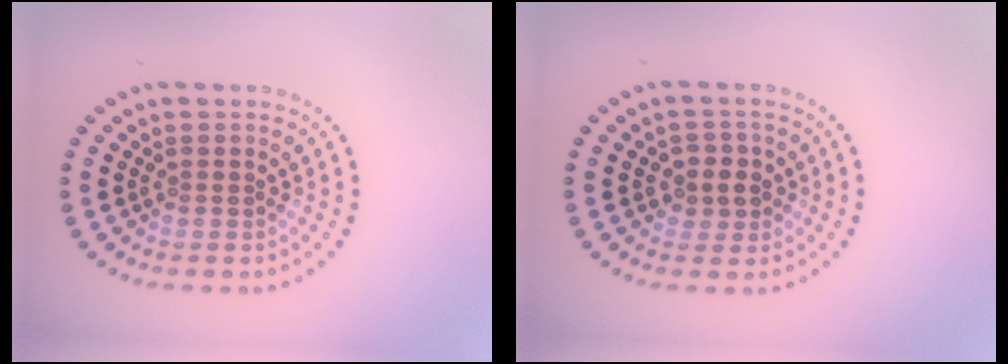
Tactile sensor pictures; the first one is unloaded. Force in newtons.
{"total": 2.3, "press": 2.2, "slide": 0.7}